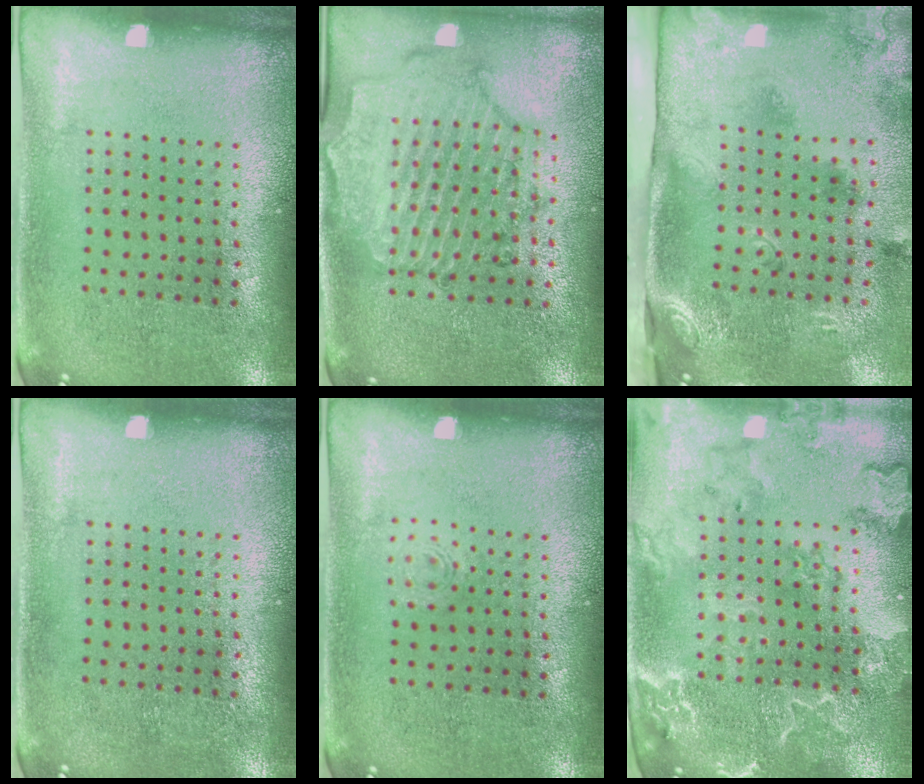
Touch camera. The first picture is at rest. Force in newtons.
{"total": 1.6, "press": 1.6, "slide": 0.3}
{"total": 3.0, "press": 1.9, "slide": 2.3}
{"total": 0.0}
{"total": 0.7, "press": 0.7, "slide": 0.2}
{"total": 2.8, "press": 2.6, "slide": 1.0}